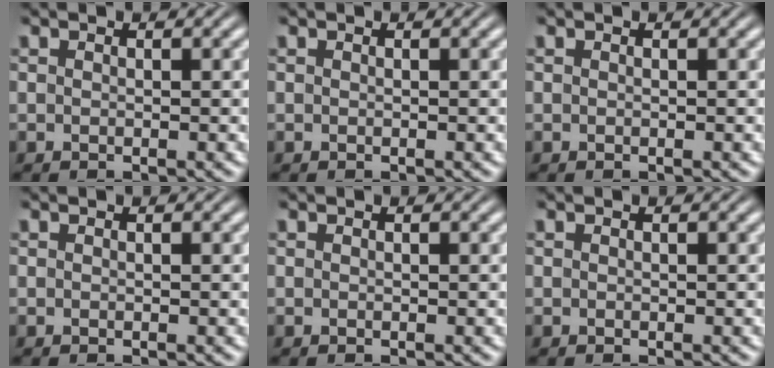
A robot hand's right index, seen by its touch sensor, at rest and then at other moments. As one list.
[{"total": 0.0}, {"total": 0.0}, {"total": 0.0}, {"total": 0.0}, {"total": 0.0}]